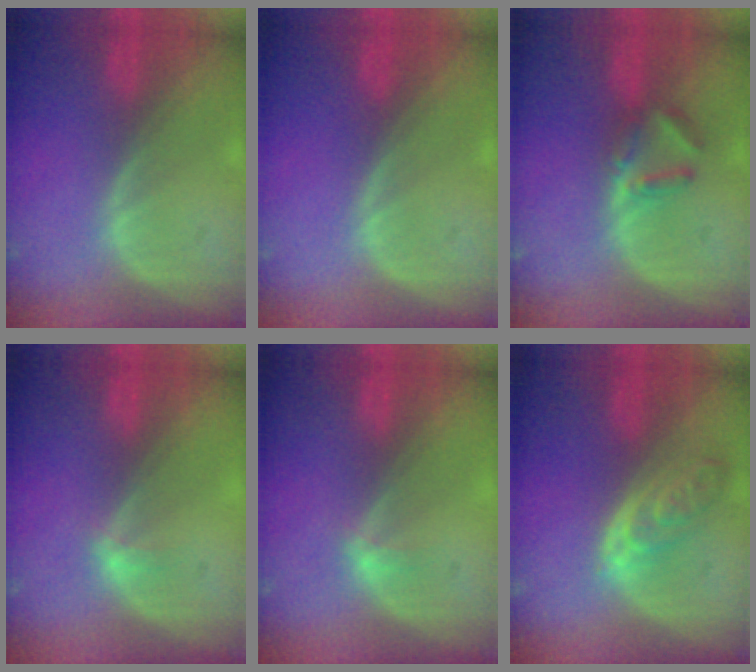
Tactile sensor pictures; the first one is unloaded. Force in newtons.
{"total": 0.0}
{"total": 3.7, "press": 3.6, "slide": 1.0}
{"total": 1.3, "press": 0.9, "slide": 0.9}
{"total": 1.3, "press": 0.9, "slide": 0.9}
{"total": 5.4, "press": 5.2, "slide": 1.5}